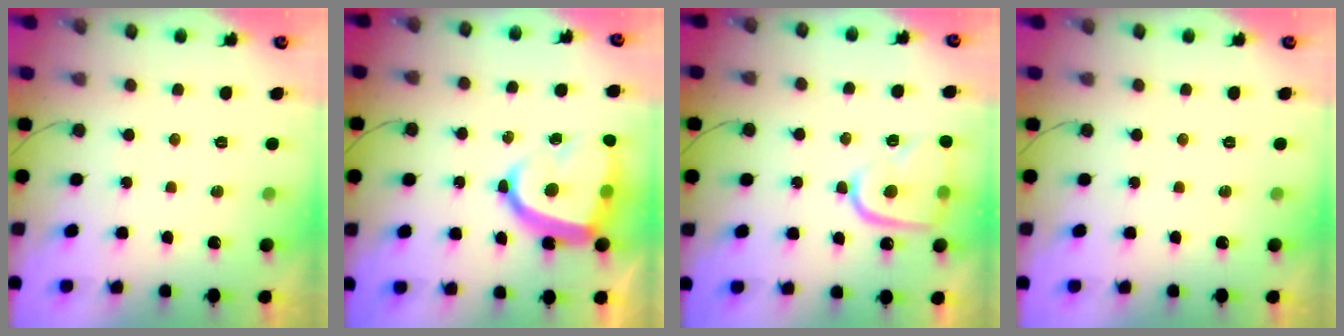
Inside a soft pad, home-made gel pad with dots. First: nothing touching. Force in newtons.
{"total": 16.6, "press": 16.5, "slide": 1.7}
{"total": 13.3, "press": 13.3, "slide": 1.3}
{"total": 0.0}